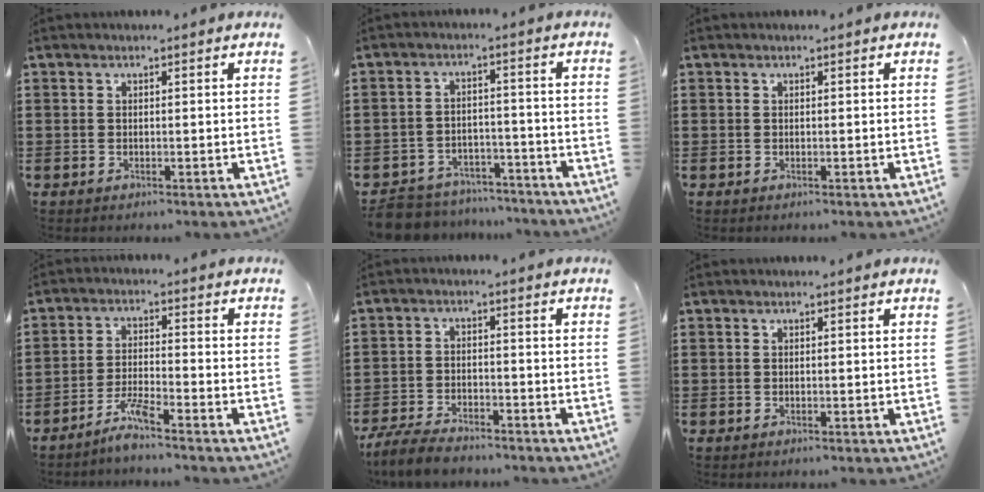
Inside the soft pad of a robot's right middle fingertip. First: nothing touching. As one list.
[{"total": 6.5, "force": [-6.4, 1.3, 0.4], "torque": [-0.022, 0.011, -0.133]}, {"total": 0.0}, {"total": 4.1, "force": [-3.4, 0.1, 2.2], "torque": [-0.054, 0.000, -0.069]}, {"total": 5.1, "force": [-4.7, 1.0, 1.7], "torque": [-0.049, -0.003, -0.096]}, {"total": 0.0}]